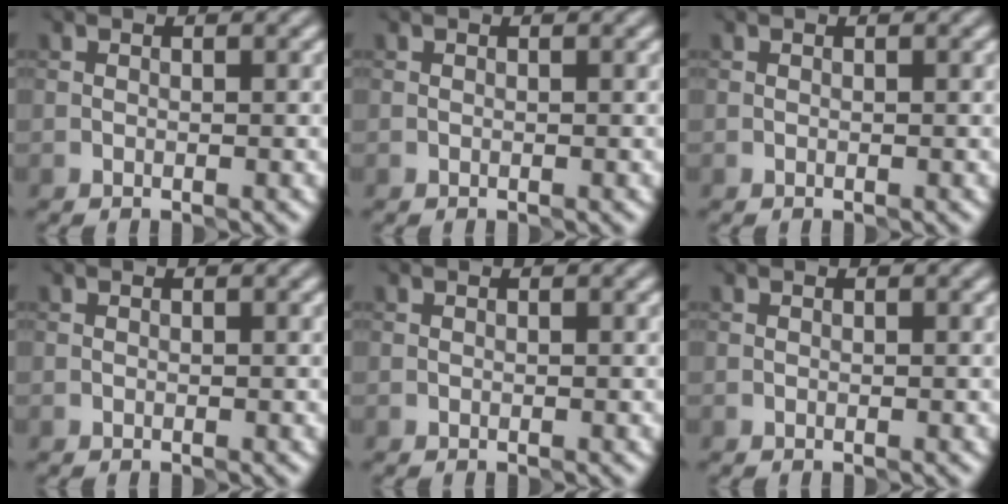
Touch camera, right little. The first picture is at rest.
{"total": 0.0}
{"total": 0.0}
{"total": 0.0}
{"total": 0.0}
{"total": 0.0}